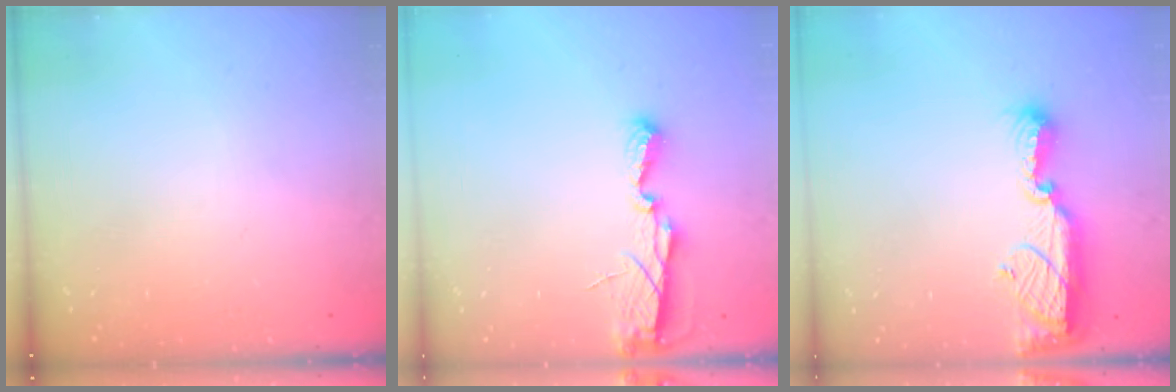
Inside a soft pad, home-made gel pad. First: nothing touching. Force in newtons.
{"total": 6.3, "press": 6.2, "slide": 0.4}
{"total": 13.3, "press": 12.2, "slide": 5.5}